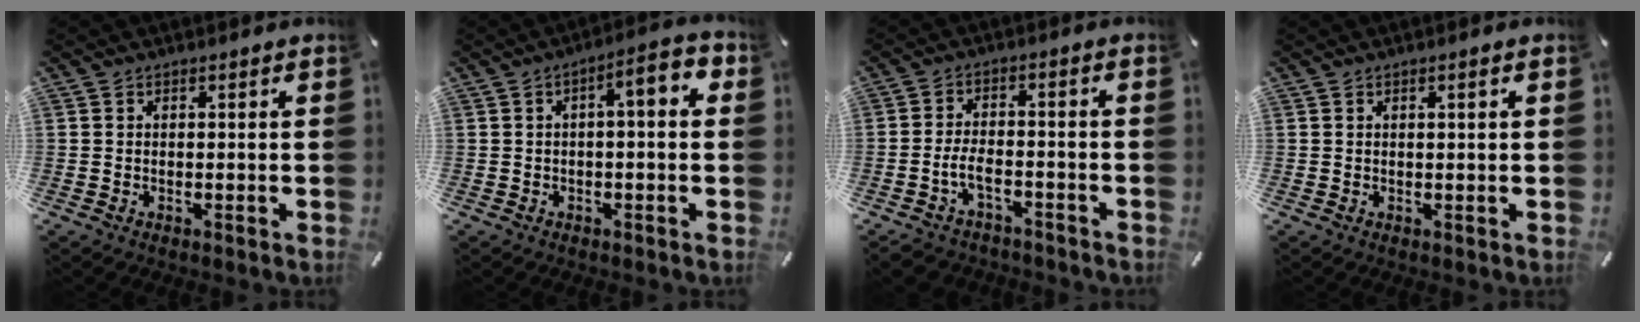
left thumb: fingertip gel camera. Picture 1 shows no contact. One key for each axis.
{"total": 6.3, "fx": 1.0, "fy": 1.8, "fz": 6.0, "tx": -0.089, "ty": -0.008, "tz": 0.011}
{"total": 5.6, "fx": -3.2, "fy": 2.8, "fz": 3.7, "tx": -0.079, "ty": 0.014, "tz": -0.062}
{"total": 1.2, "fx": 0.4, "fy": 0.1, "fz": 1.2, "tx": -0.021, "ty": -0.001, "tz": 0.006}